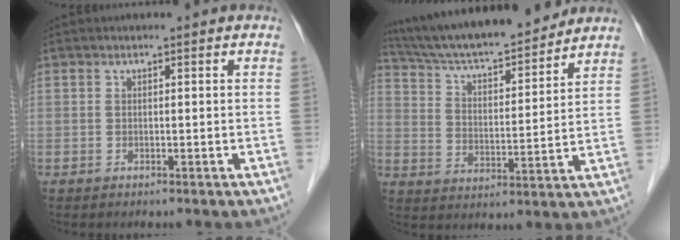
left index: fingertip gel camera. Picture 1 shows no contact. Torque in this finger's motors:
{"motor_torque": [0.10, -0.44, 0.34, 0.07]}